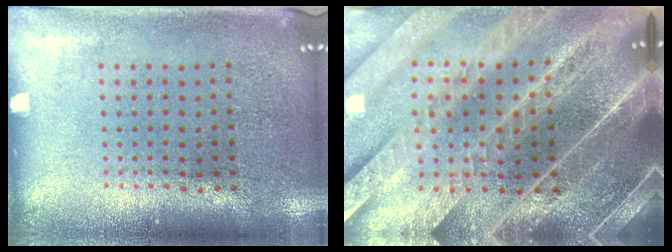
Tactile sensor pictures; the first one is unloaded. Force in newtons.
{"total": 5.1, "press": 4.4, "slide": 2.5}